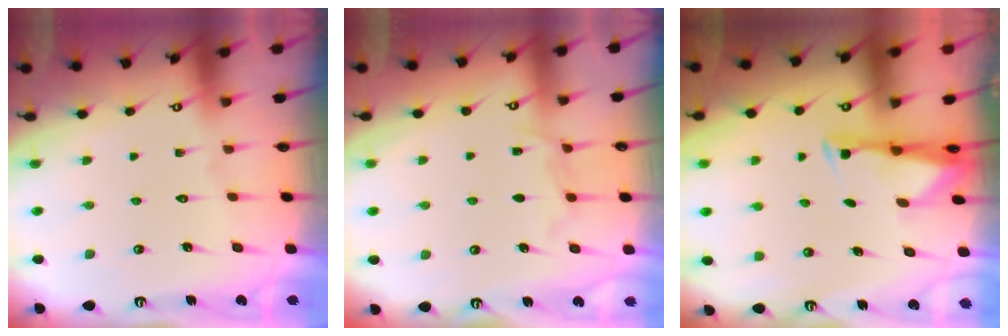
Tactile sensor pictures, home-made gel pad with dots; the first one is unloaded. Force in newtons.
{"total": 6.5, "press": 6.4, "slide": 0.8}
{"total": 2.8, "press": 2.8, "slide": 0.4}